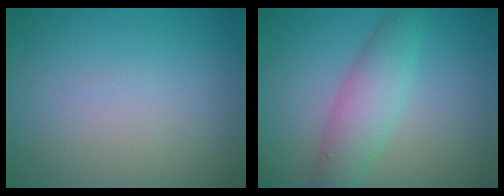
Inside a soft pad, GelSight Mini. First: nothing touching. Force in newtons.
{"total": 4.1, "press": 4.1, "slide": 0.1}